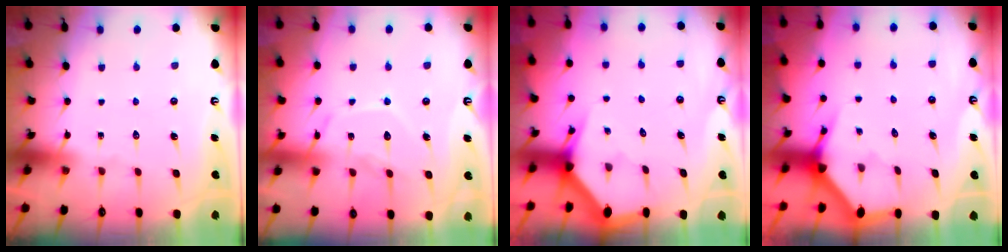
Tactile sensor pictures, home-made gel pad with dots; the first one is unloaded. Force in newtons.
{"total": 11.9, "press": 11.8, "slide": 0.9}
{"total": 2.8, "press": 2.8, "slide": 0.0}
{"total": 3.5, "press": 3.5, "slide": 0.2}